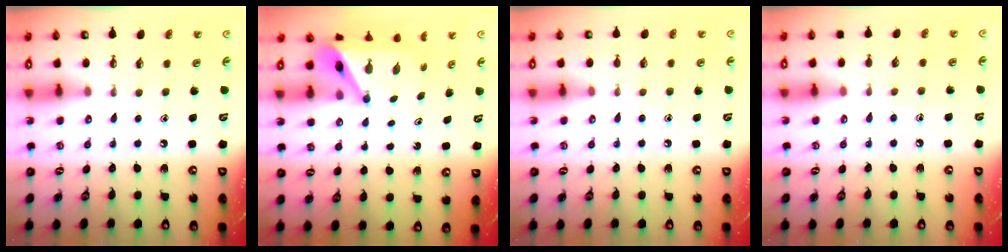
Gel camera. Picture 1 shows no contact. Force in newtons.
{"total": 5.9, "press": 5.9, "slide": 0.1}
{"total": 5.4, "press": 5.4, "slide": 0.6}
{"total": 3.6, "press": 3.5, "slide": 0.3}